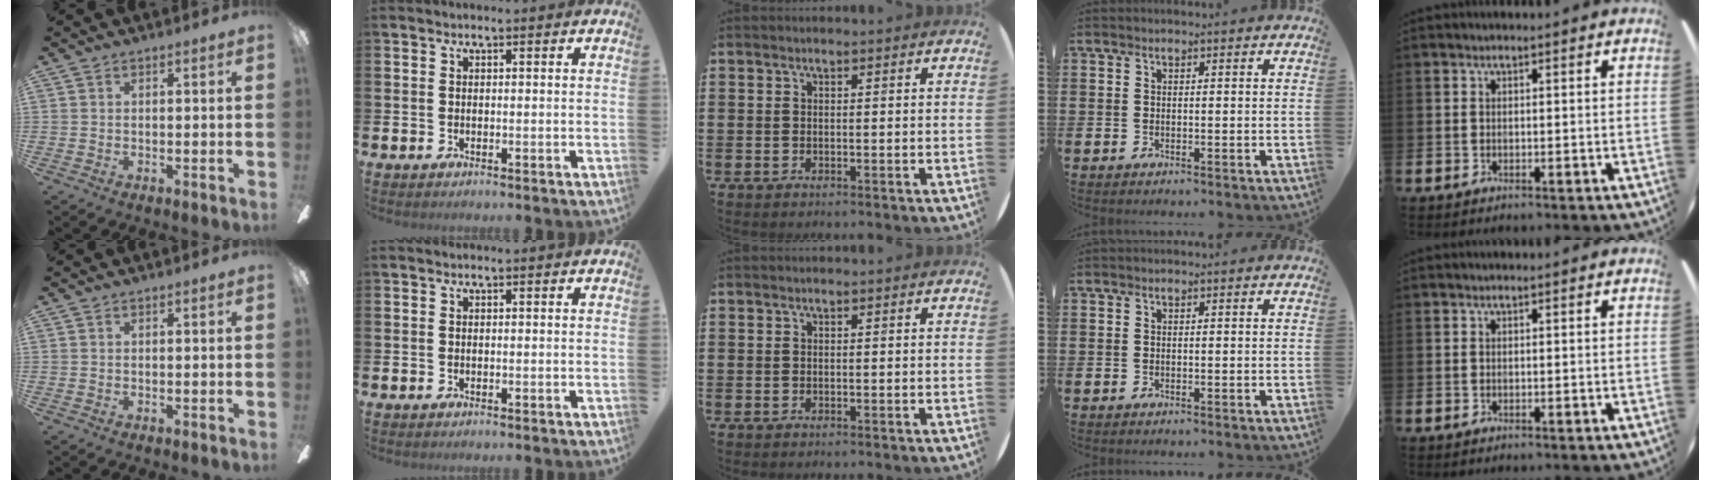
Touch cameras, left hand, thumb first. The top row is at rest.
{}